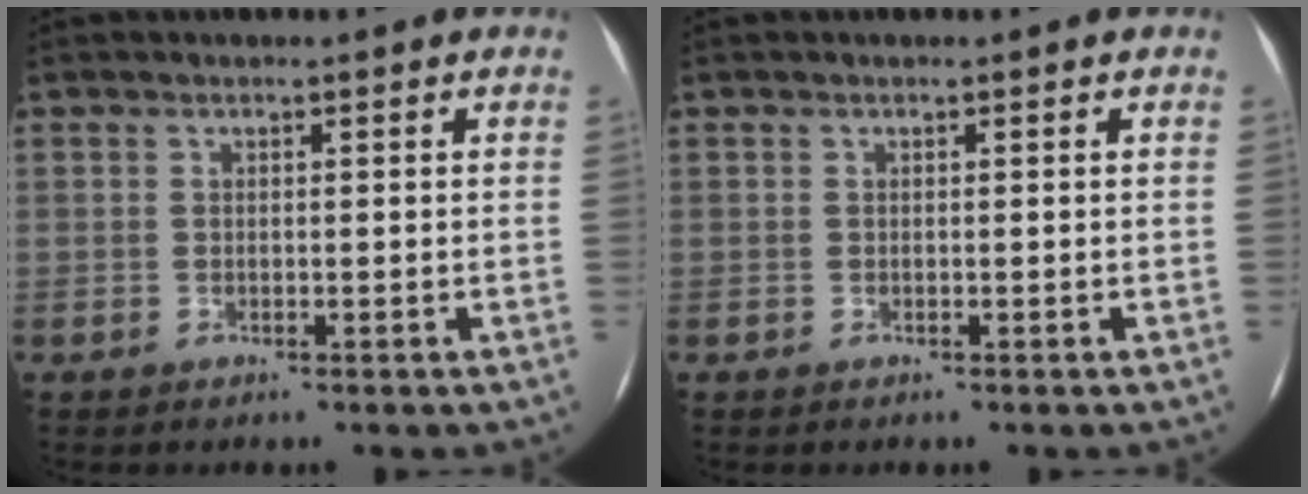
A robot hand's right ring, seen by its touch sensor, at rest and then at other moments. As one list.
[{"total": 0.0}]